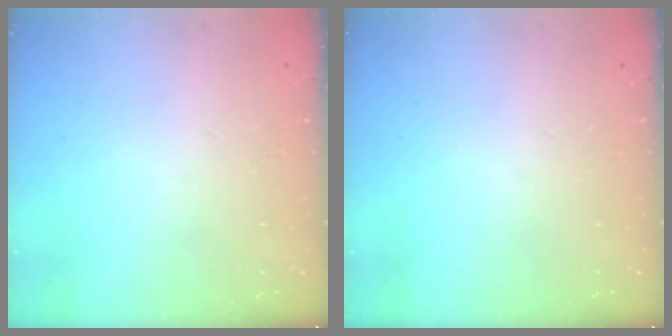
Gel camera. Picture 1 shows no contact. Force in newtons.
{"total": 0.0}